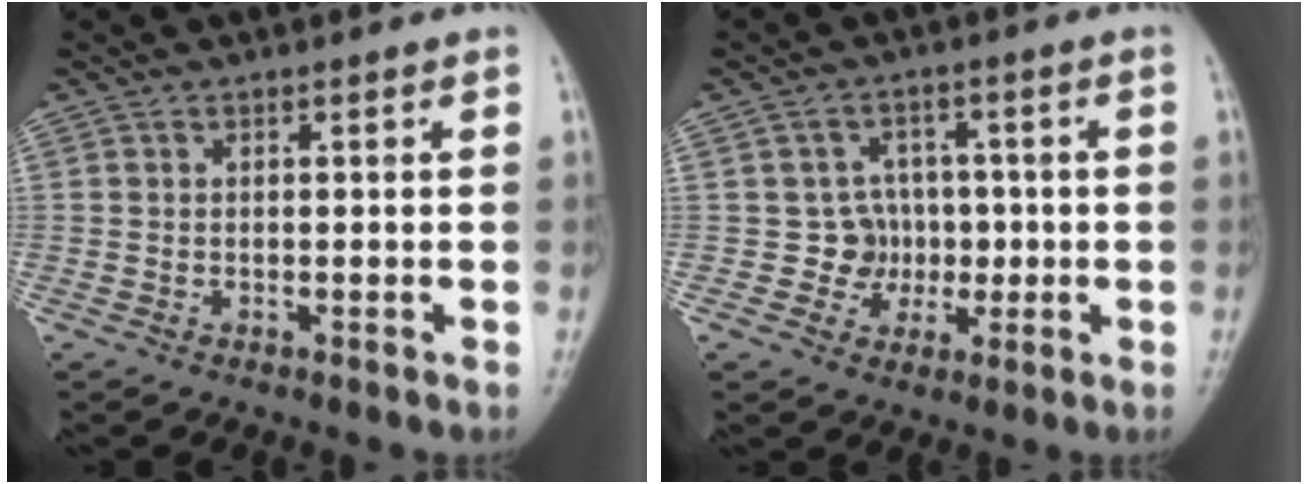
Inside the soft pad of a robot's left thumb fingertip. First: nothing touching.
{"total": 5.9, "force": [-0.6, 5.8, 1.3], "torque": [0.029, 0.019, -0.012]}